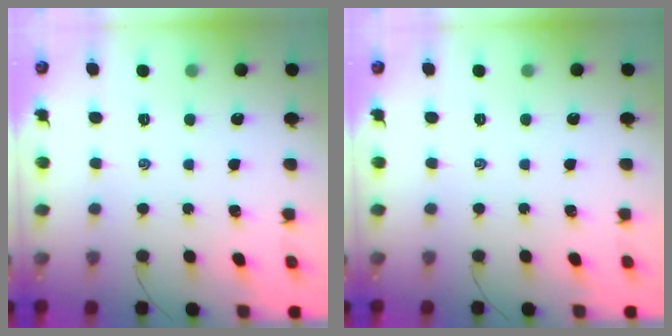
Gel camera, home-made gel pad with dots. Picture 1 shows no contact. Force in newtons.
{"total": 0.0}